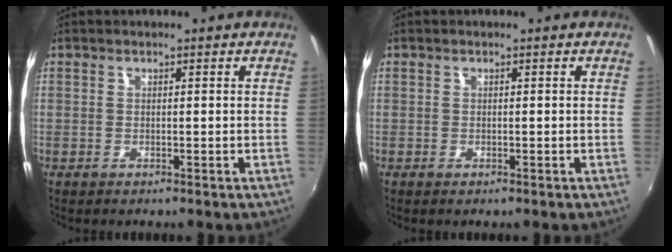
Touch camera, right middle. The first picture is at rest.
{"total": 0.0}